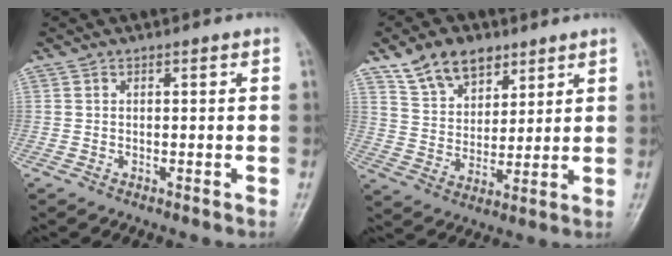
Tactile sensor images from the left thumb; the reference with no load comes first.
{"total": 10.6, "force": [6.8, 6.5, 4.8], "torque": [-0.056, -0.033, 0.127]}